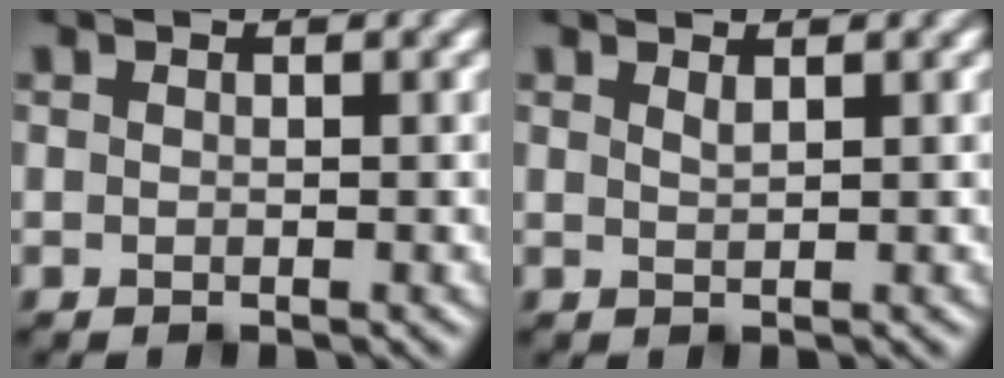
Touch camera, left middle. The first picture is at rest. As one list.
[{"total": 1.3, "force": [1.1, 0.4, 0.6], "torque": [0.002, 0.003, 0.007]}]